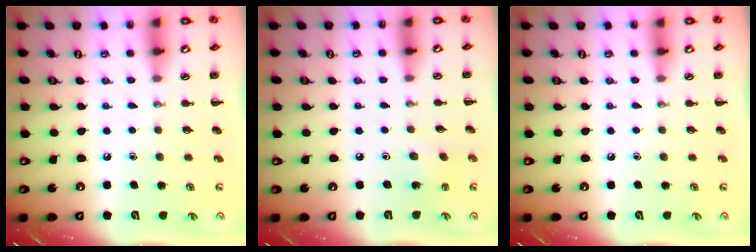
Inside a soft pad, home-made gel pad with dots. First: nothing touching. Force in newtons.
{"total": 2.7, "press": 2.6, "slide": 0.8}
{"total": 0.0}